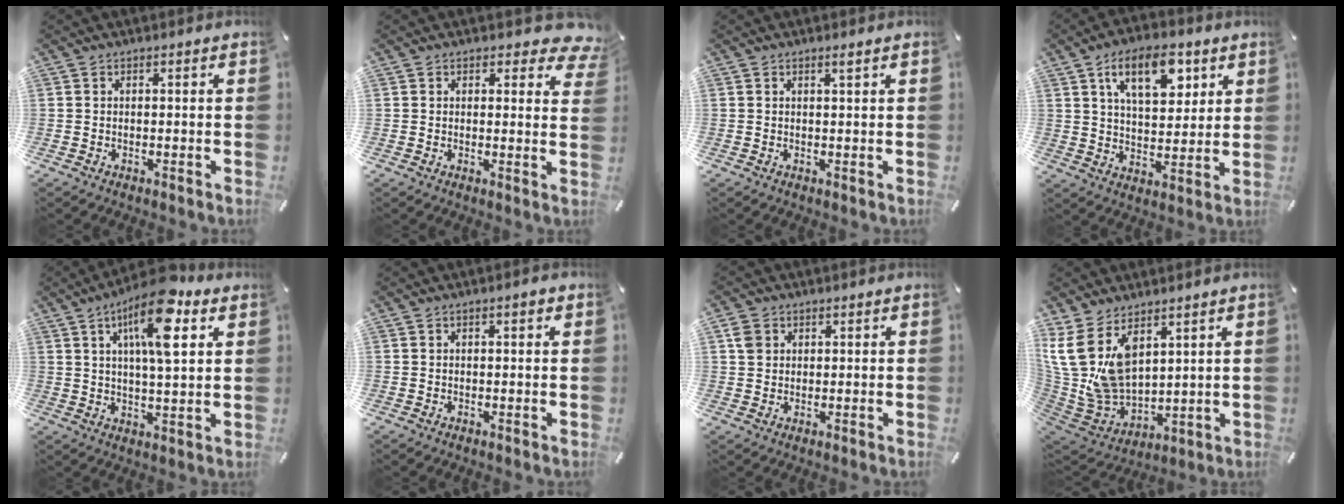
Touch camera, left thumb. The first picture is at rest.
{"total": 5.1, "force": [3.0, 2.6, 3.2], "torque": [-0.030, -0.017, 0.047]}
{"total": 1.0, "force": [0.6, -0.1, 0.8], "torque": [-0.015, -0.003, 0.011]}
{"total": 13.6, "force": [6.8, 7.1, 9.4], "torque": [-0.135, -0.020, 0.114]}
{"total": 14.4, "force": [6.6, 5.0, 11.8], "torque": [-0.193, -0.015, 0.109]}
{"total": 1.5, "force": [0.5, 0.6, 1.3], "torque": [-0.025, 0.005, 0.007]}
{"total": 3.2, "force": [1.2, 2.9, 0.9], "torque": [-0.014, 0.002, 0.021]}
{"total": 14.5, "force": [7.9, 9.1, 7.9], "torque": [-0.205, -0.061, 0.152]}